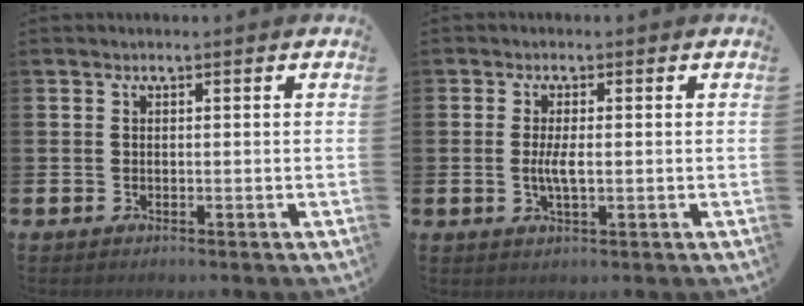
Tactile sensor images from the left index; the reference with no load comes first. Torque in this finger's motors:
{"motor_torque": [0.77, 0.00, 0.12, 0.15]}